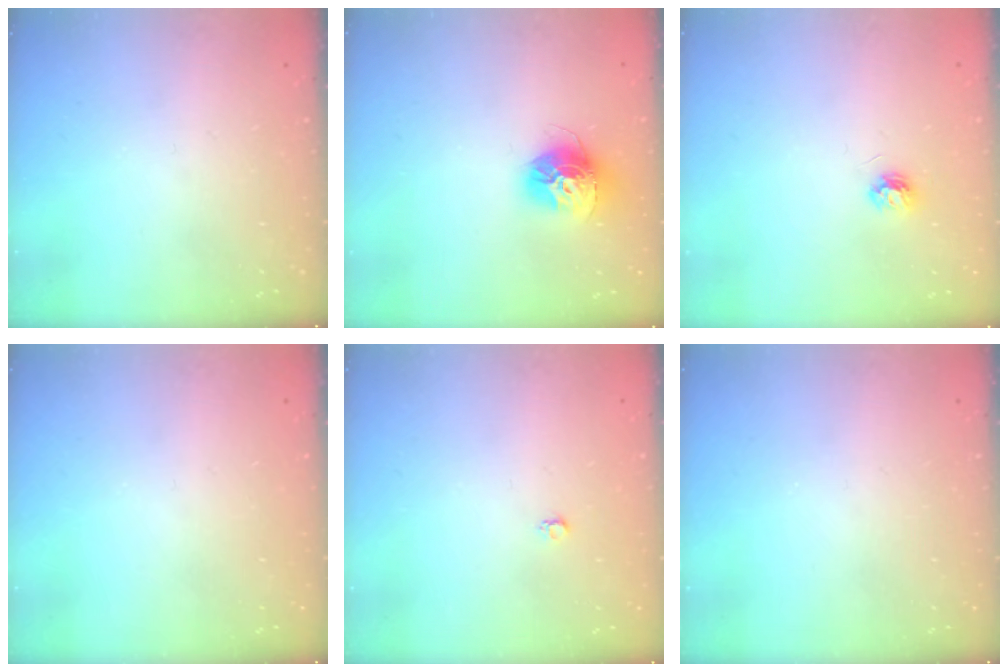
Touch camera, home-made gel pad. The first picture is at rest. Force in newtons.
{"total": 13.8, "press": 13.8, "slide": 1.0}
{"total": 3.9, "press": 3.9, "slide": 0.5}
{"total": 0.0}
{"total": 2.6, "press": 2.6, "slide": 0.4}
{"total": 0.0}